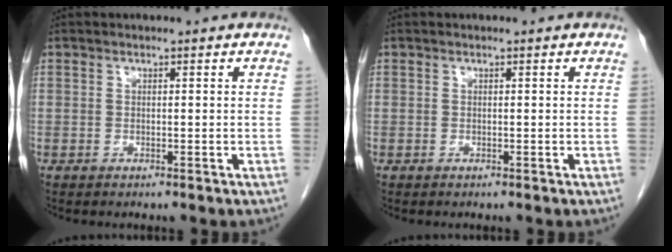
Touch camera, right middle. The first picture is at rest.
{"total": 0.0}